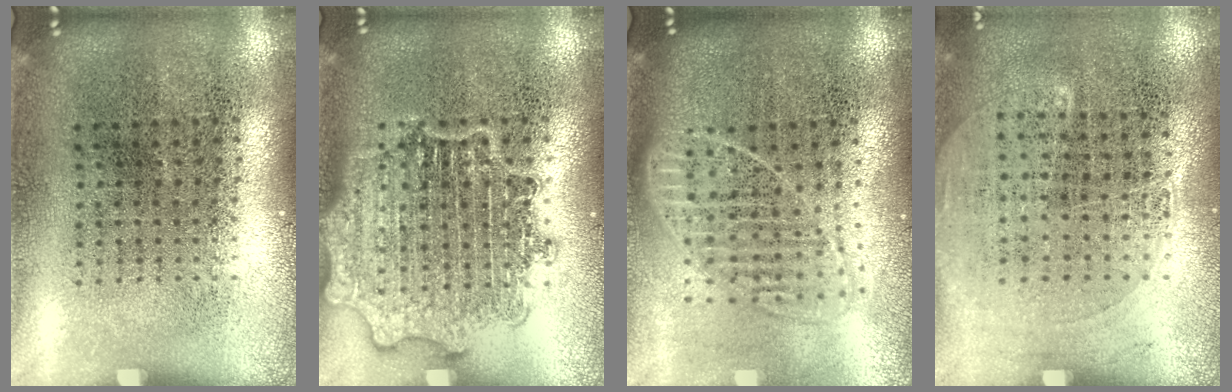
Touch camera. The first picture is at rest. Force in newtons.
{"total": 3.0, "press": 3.0, "slide": 0.5}
{"total": 1.7, "press": 1.4, "slide": 1.0}
{"total": 1.3, "press": 1.0, "slide": 0.7}